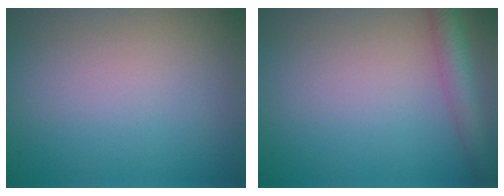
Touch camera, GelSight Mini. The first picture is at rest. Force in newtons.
{"total": 3.5, "press": 3.5, "slide": 0.2}